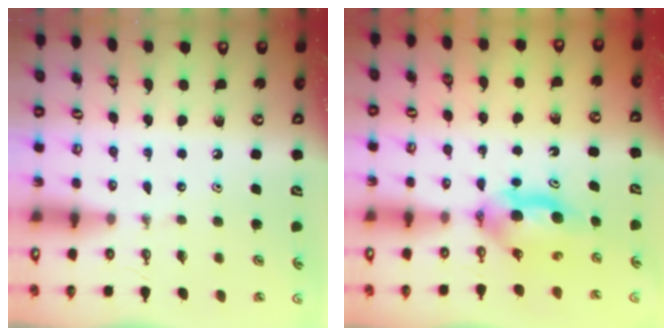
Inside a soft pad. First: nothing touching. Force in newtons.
{"total": 8.6, "press": 5.1, "slide": 6.9}